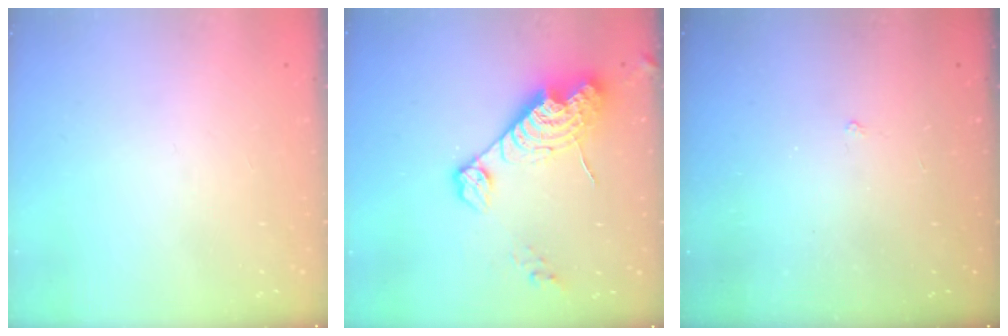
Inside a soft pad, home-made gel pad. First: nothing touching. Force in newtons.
{"total": 15.4, "press": 15.4, "slide": 1.4}
{"total": 1.1, "press": 1.1, "slide": 0.3}